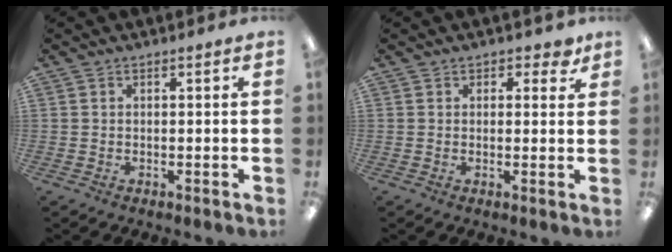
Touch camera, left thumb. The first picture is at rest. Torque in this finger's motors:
{"motor_torque": [-0.06, -0.02, -0.42, -0.01, -0.04]}